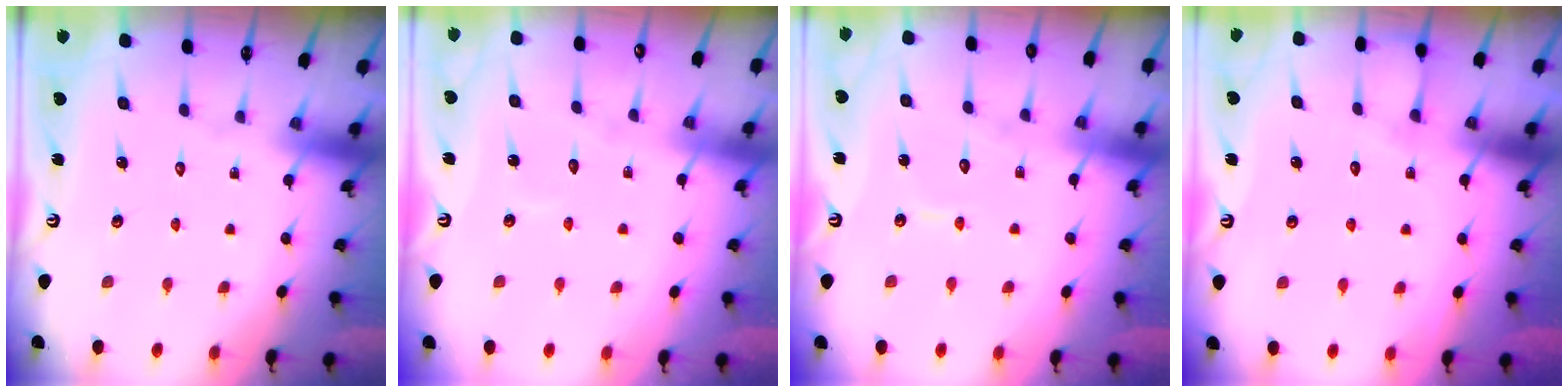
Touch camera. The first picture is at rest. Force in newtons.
{"total": 2.5, "press": 2.5, "slide": 0.1}
{"total": 5.7, "press": 5.6, "slide": 0.6}
{"total": 3.9, "press": 3.9, "slide": 0.4}